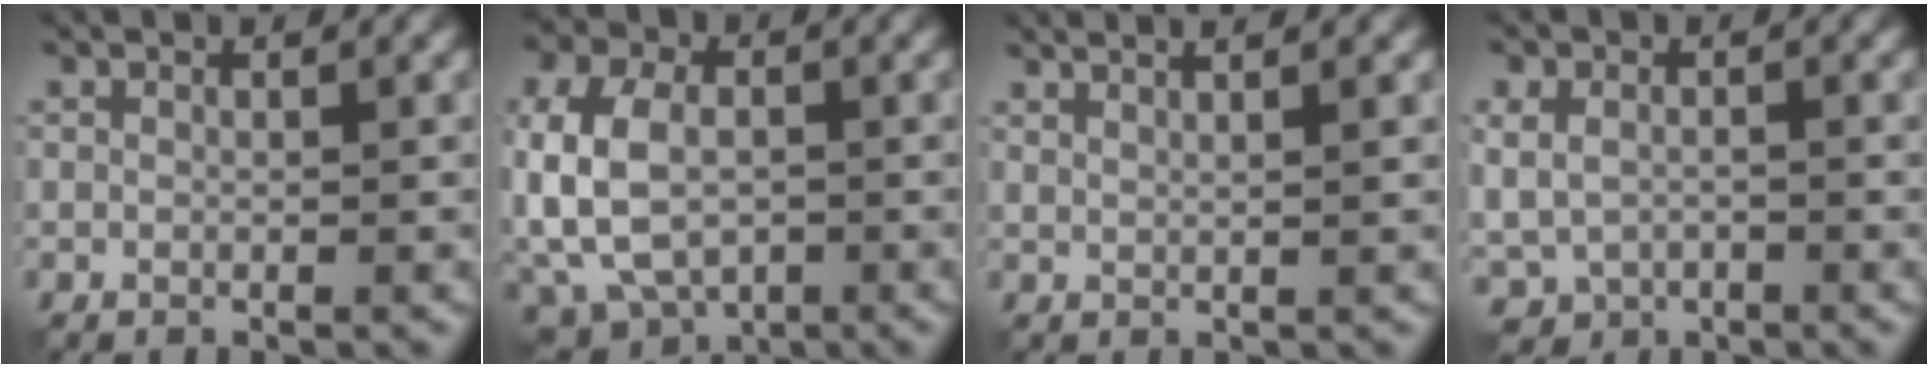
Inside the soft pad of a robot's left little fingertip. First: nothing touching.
{"total": 11.4, "force": [-2.1, 7.7, 8.2], "torque": [-0.179, 0.002, -0.037]}
{"total": 3.1, "force": [2.3, 0.8, 1.9], "torque": [-0.011, 0.013, 0.011]}
{"total": 4.2, "force": [-0.8, 3.2, 2.5], "torque": [-0.051, -0.008, -0.005]}